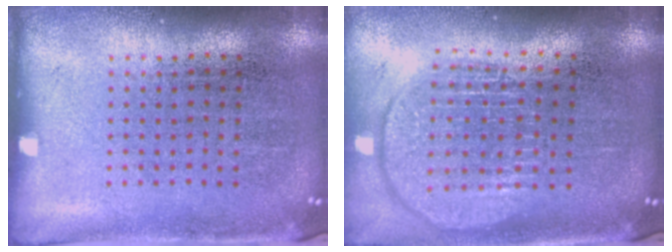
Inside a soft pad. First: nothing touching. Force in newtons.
{"total": 1.9, "press": 1.6, "slide": 1.0}